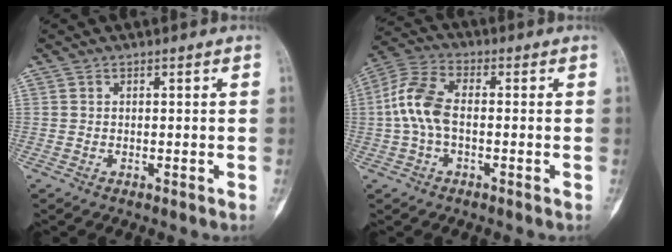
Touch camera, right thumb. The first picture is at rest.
{"total": 9.0, "force": [-0.6, 5.0, 7.5], "torque": [-0.167, 0.028, -0.018]}